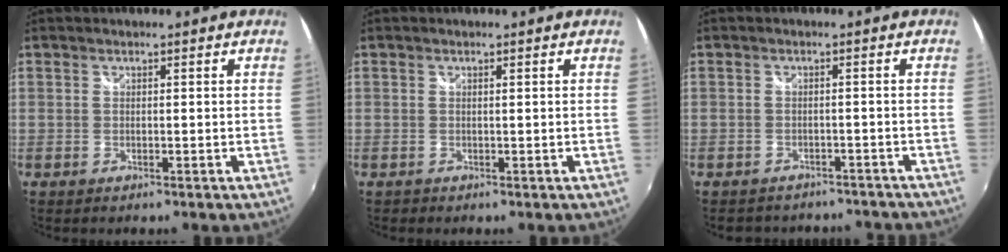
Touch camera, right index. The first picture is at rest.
{"total": 0.0}
{"total": 9.7, "force": [-8.3, 4.2, 2.6], "torque": [-0.058, 0.000, -0.103]}